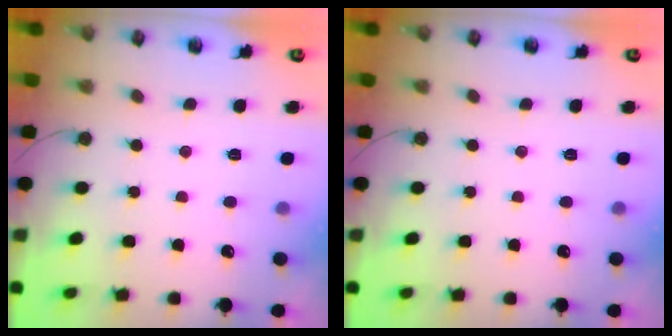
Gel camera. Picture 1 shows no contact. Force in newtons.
{"total": 0.0}